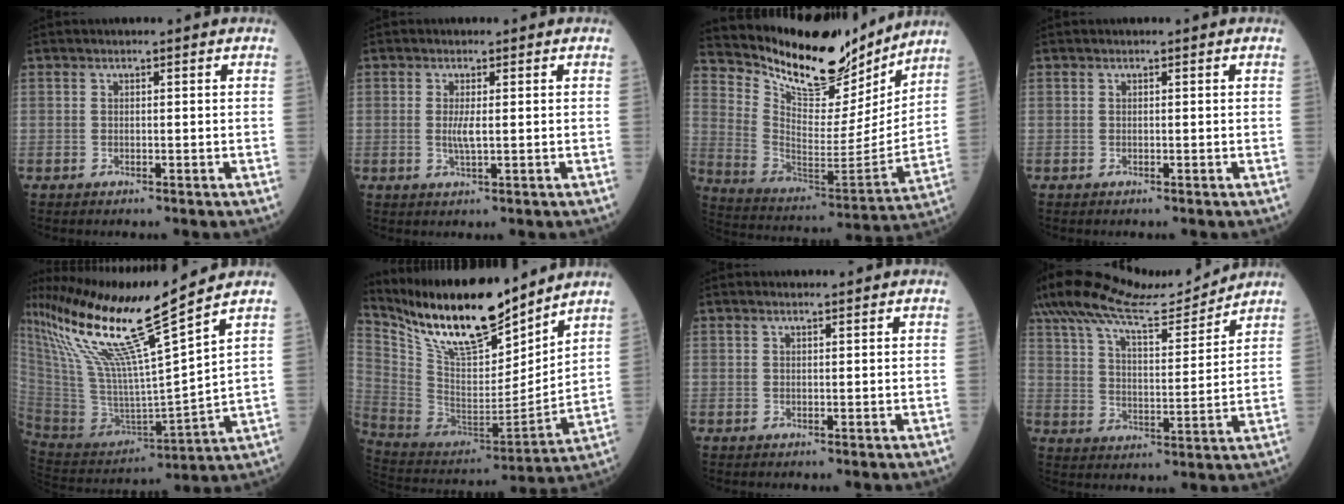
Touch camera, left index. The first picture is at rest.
{"total": 2.0, "force": [-0.1, 0.3, 2.0], "torque": [-0.048, -0.008, 0.001]}
{"total": 18.8, "force": [17.0, 5.1, 6.3], "torque": [-0.121, -0.041, 0.275]}
{"total": 0.0}
{"total": 19.5, "force": [13.6, -2.0, 13.9], "torque": [-0.258, -0.020, 0.255]}
{"total": 19.9, "force": [16.4, 4.2, 10.5], "torque": [-0.197, -0.013, 0.305]}
{"total": 0.6, "force": [0.6, 0.0, 0.2], "torque": [-0.010, 0.002, 0.013]}
{"total": 15.2, "force": [14.2, 0.9, 5.3], "torque": [-0.111, 0.010, 0.238]}